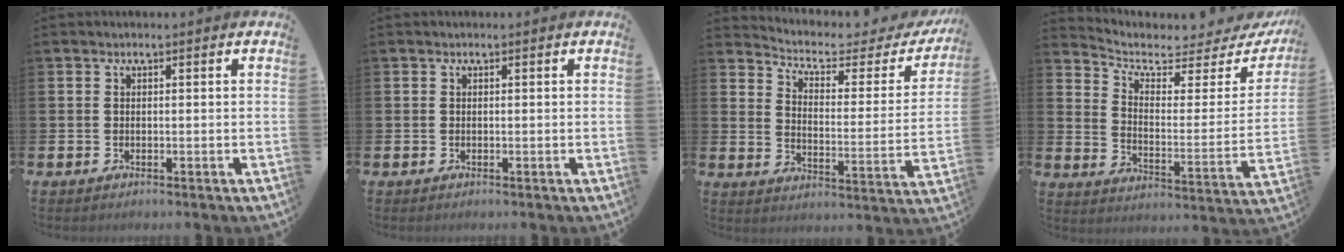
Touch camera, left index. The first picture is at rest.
{"total": 0.0}
{"total": 4.9, "force": [4.0, 1.9, 2.0], "torque": [-0.061, -0.030, 0.059]}
{"total": 5.3, "force": [4.6, 1.8, 1.7], "torque": [-0.058, -0.039, 0.072]}